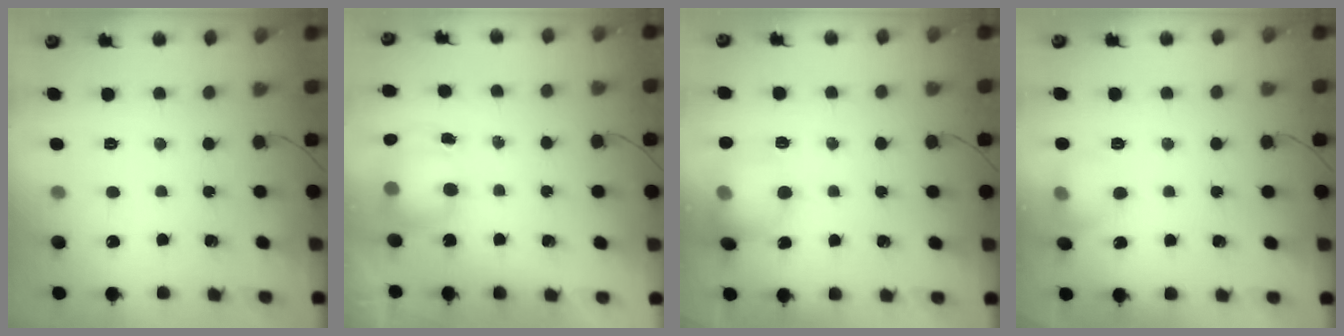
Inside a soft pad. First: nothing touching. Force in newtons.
{"total": 7.1, "press": 7.0, "slide": 1.2}
{"total": 12.8, "press": 12.6, "slide": 2.1}
{"total": 7.7, "press": 7.6, "slide": 1.3}